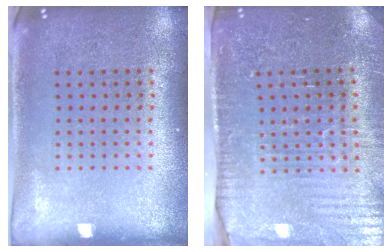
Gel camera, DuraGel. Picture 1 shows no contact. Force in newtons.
{"total": 3.5, "press": 3.4, "slide": 0.8}